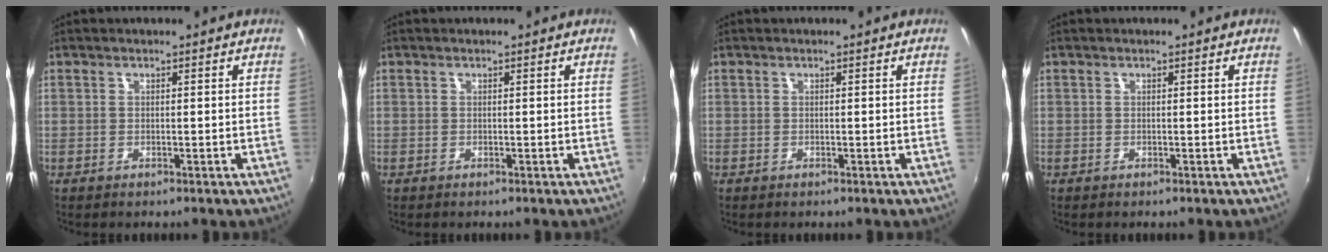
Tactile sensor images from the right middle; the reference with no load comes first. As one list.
[{"total": 0.0}, {"total": 0.0}, {"total": 0.0}]